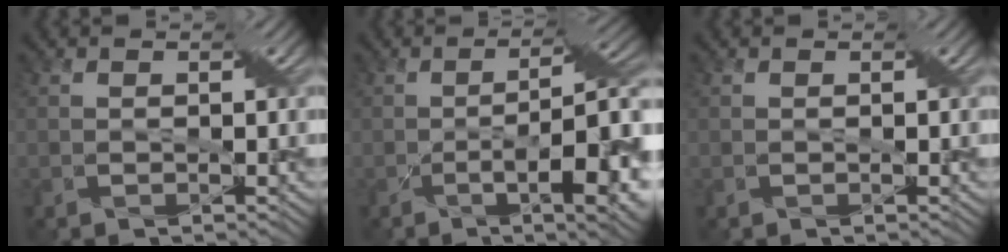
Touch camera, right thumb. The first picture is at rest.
{"total": 13.0, "force": [-3.5, 4.0, 11.9], "torque": [-0.163, -0.009, -0.041]}
{"total": 0.0}